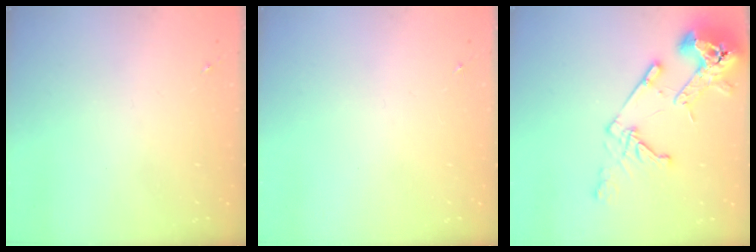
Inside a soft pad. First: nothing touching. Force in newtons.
{"total": 0.0}
{"total": 18.8, "press": 18.6, "slide": 2.5}